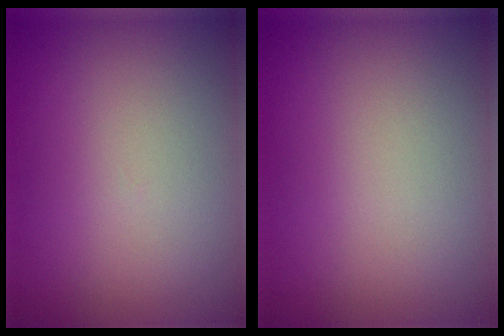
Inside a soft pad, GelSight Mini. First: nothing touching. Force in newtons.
{"total": 0.0}